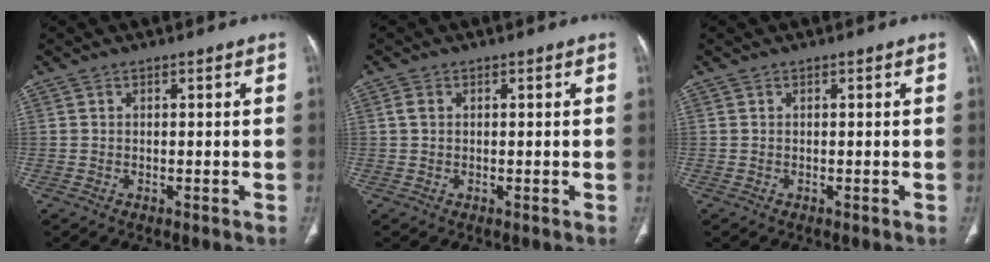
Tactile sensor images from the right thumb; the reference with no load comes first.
{"total": 1.4, "force": [0.3, 0.9, 1.0], "torque": [-0.021, 0.004, 0.008]}
{"total": 0.0}